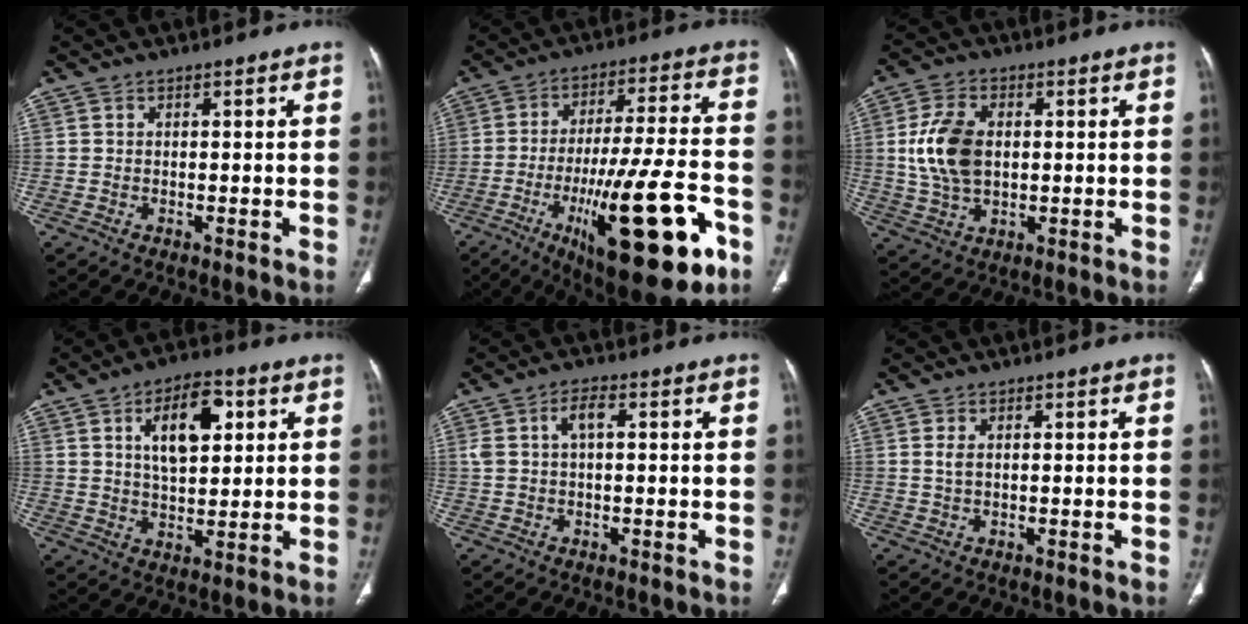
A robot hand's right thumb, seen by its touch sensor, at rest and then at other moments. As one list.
[{"total": 25.5, "force": [-10.3, 6.8, 22.3], "torque": [-0.336, 0.031, -0.147]}, {"total": 10.8, "force": [0.9, 6.9, 8.3], "torque": [-0.163, 0.002, 0.024]}, {"total": 12.3, "force": [4.1, 6.1, 9.8], "torque": [-0.131, -0.006, 0.067]}, {"total": 3.7, "force": [0.8, 1.6, 3.2], "torque": [-0.074, 0.017, 0.017]}, {"total": 1.5, "force": [0.3, 0.7, 1.3], "torque": [-0.033, 0.004, 0.012]}]